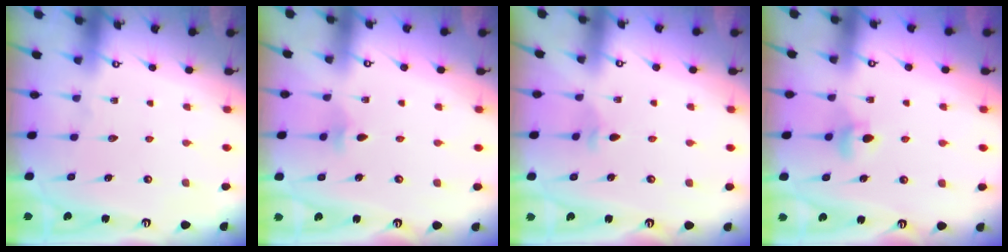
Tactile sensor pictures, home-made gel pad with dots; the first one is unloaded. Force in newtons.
{"total": 3.2, "press": 3.1, "slide": 0.8}
{"total": 2.6, "press": 2.5, "slide": 0.7}
{"total": 5.0, "press": 4.9, "slide": 0.8}